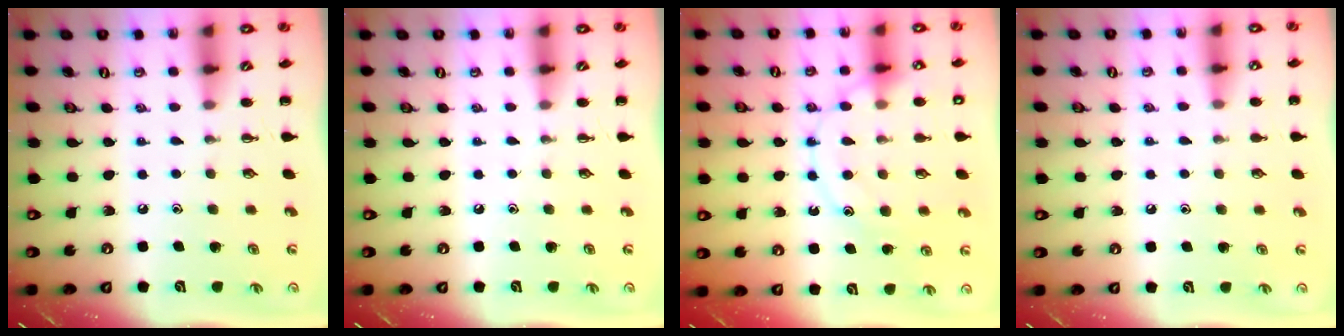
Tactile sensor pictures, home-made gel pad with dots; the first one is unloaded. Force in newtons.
{"total": 0.0}
{"total": 13.8, "press": 13.8, "slide": 0.9}
{"total": 6.2, "press": 5.9, "slide": 2.1}